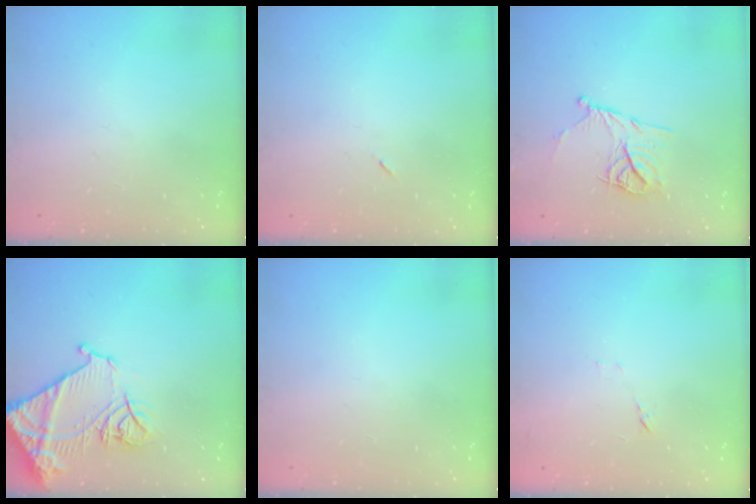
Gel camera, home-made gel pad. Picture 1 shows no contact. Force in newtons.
{"total": 2.6, "press": 2.3, "slide": 1.2}
{"total": 11.8, "press": 11.8, "slide": 0.9}
{"total": 17.3, "press": 17.3, "slide": 1.6}
{"total": 0.0}
{"total": 6.0, "press": 6.0, "slide": 0.5}